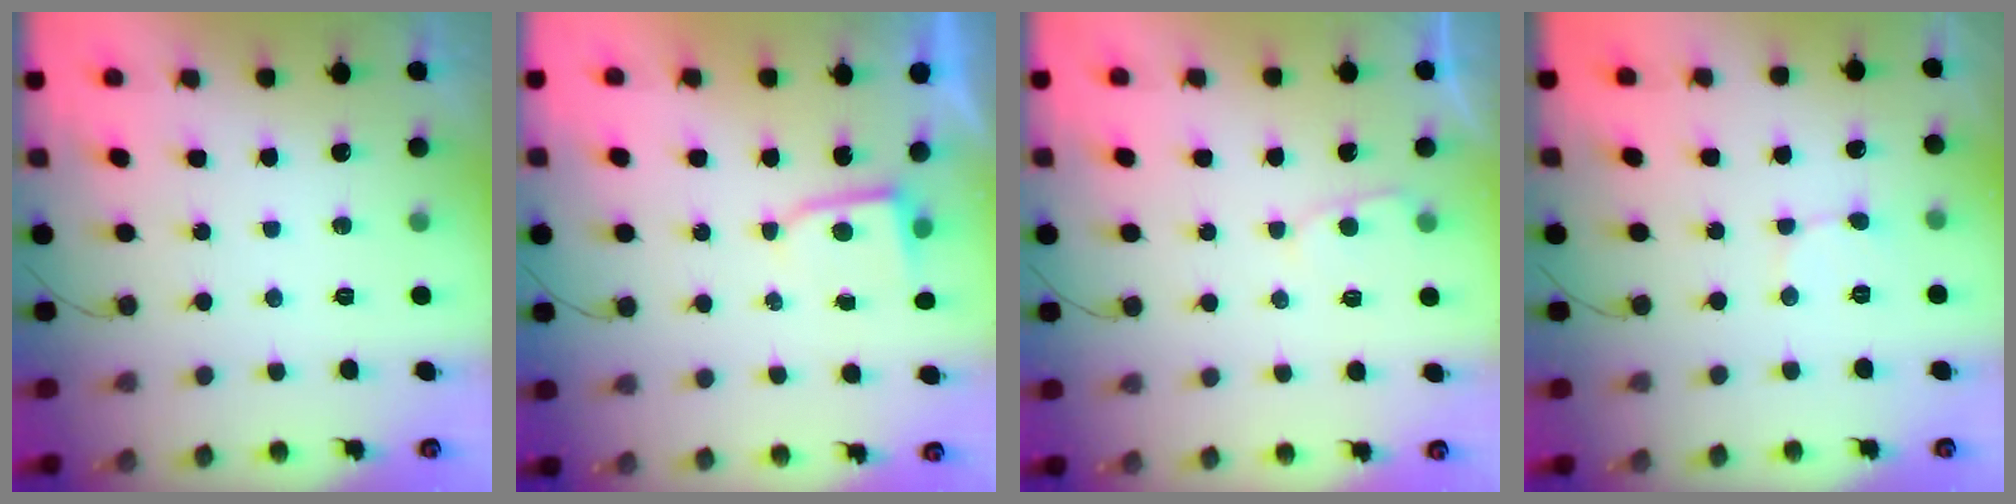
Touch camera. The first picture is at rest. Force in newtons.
{"total": 2.2, "press": 2.2, "slide": 0.3}
{"total": 2.9, "press": 2.8, "slide": 0.3}
{"total": 1.6, "press": 1.6, "slide": 0.1}